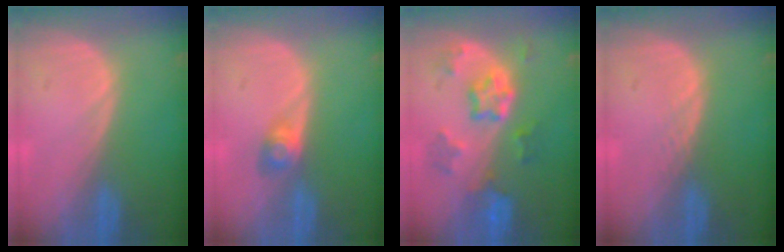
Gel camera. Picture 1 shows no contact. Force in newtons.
{"total": 2.8, "press": 2.5, "slide": 1.2}
{"total": 7.3, "press": 6.4, "slide": 3.4}
{"total": 1.0, "press": 1.0, "slide": 0.1}